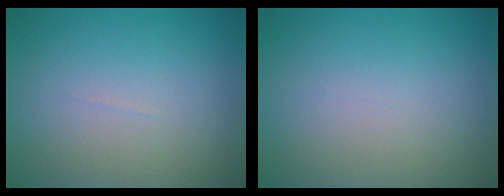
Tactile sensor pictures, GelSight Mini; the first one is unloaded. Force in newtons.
{"total": 0.0}